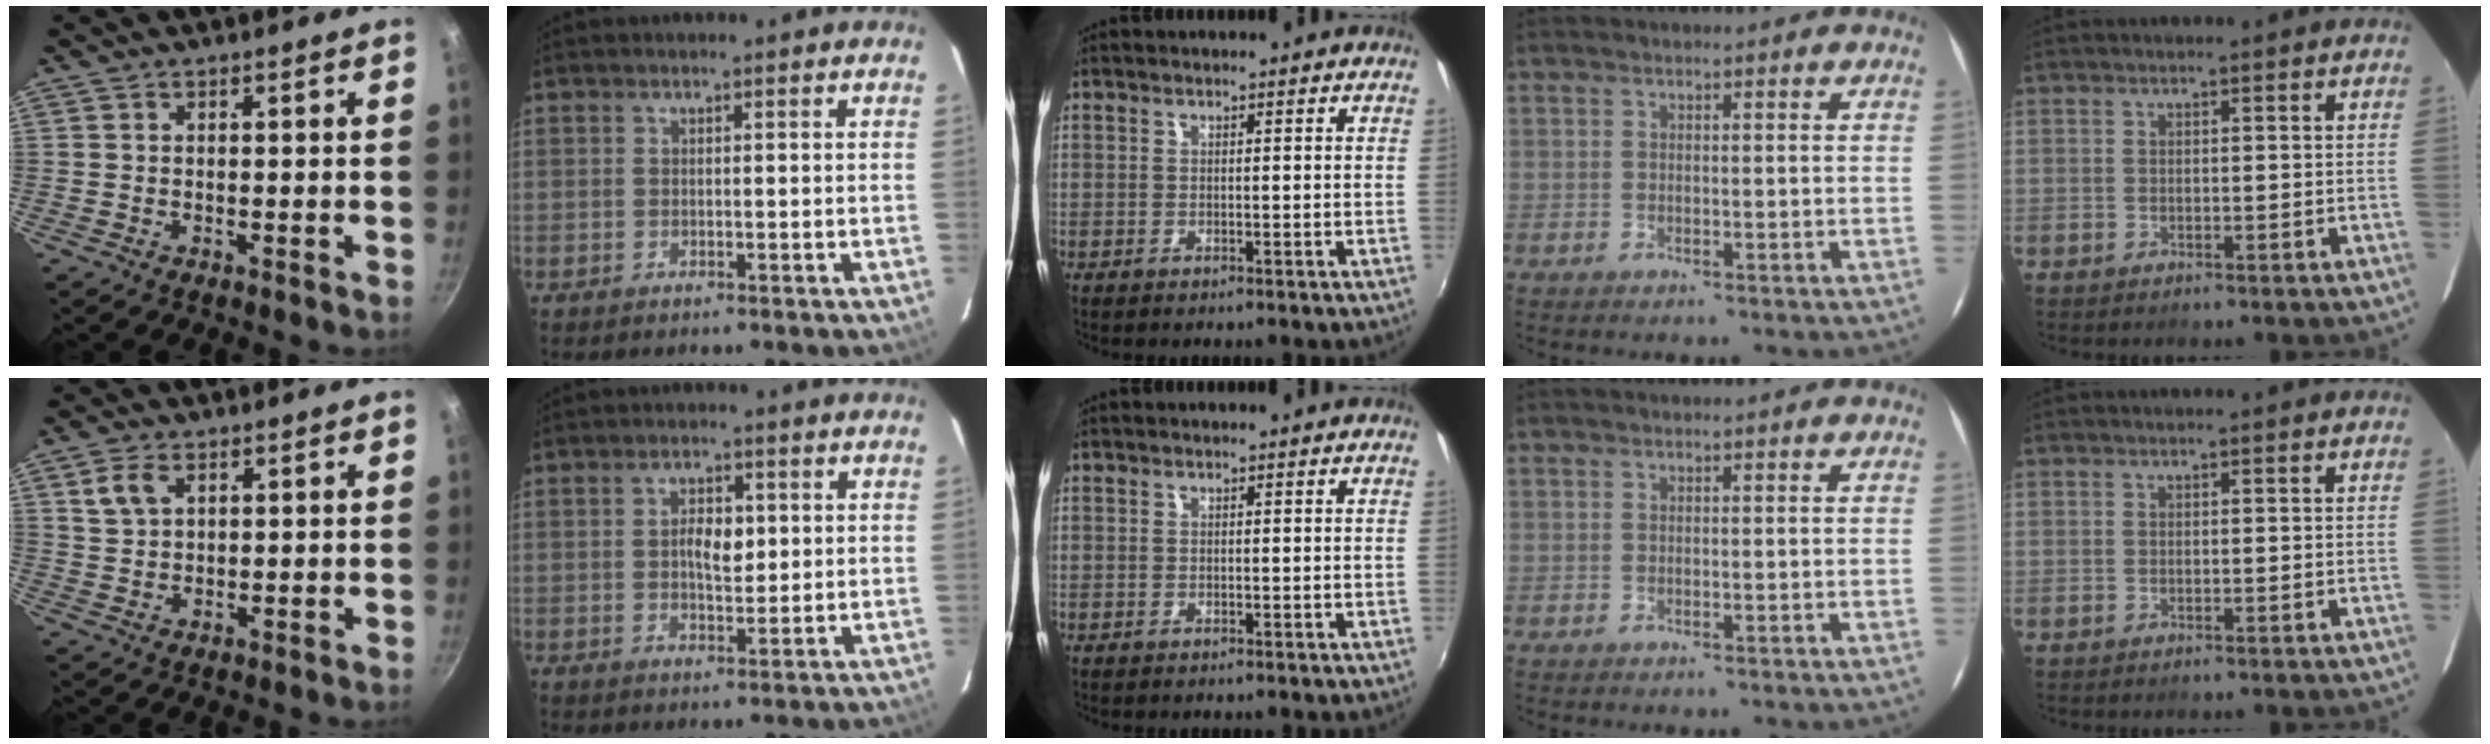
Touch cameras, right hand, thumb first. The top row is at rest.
{"thumb": {"total": 4.5, "force": [2.0, 2.9, 2.9], "torque": [-0.046, 0.000, 0.042]}, "index": {"total": 4.8, "force": [0.7, 2.4, 4.1], "torque": [-0.069, 0.006, 0.013]}}